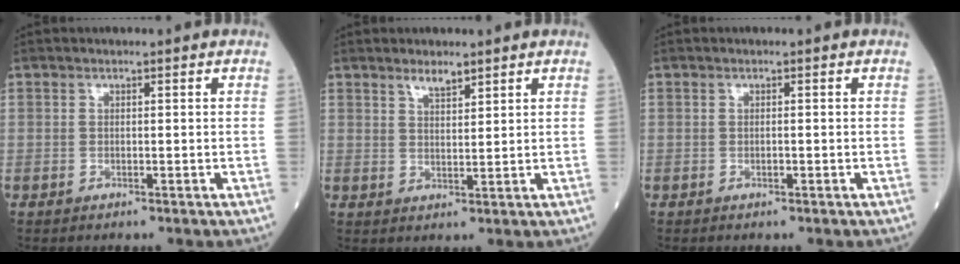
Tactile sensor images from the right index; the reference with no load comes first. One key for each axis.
{"total": 2.7, "fx": 2.2, "fy": 0.6, "fz": 1.5, "tx": -0.031, "ty": -0.003, "tz": 0.040}
{"total": 0.6, "fx": -0.2, "fy": 0.2, "fz": 0.6, "tx": -0.012, "ty": -0.002, "tz": -0.001}